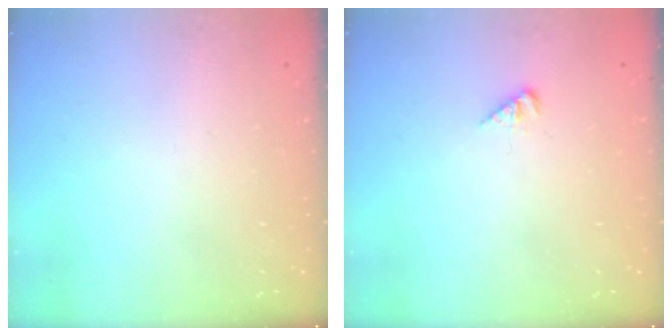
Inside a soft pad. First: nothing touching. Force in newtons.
{"total": 1.5, "press": 1.5, "slide": 0.3}